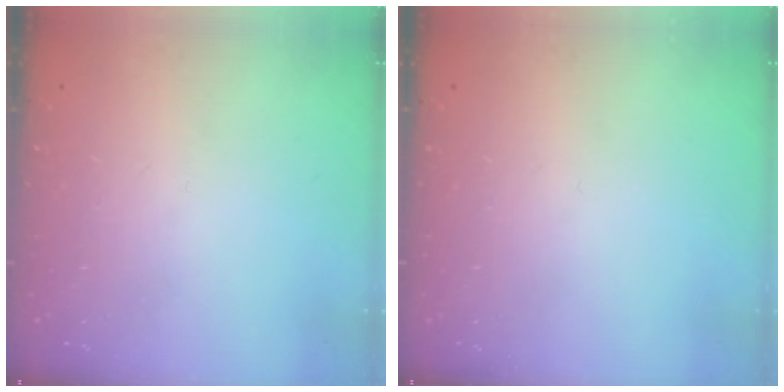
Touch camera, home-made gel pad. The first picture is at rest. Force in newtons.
{"total": 0.0}